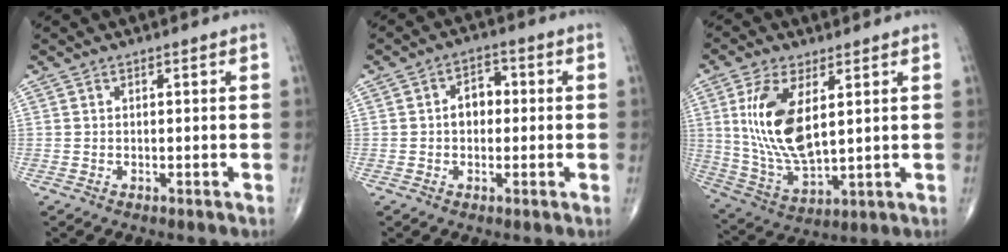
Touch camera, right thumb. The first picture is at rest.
{"total": 4.9, "force": [0.0, 3.6, 3.3], "torque": [-0.035, 0.018, -0.008]}
{"total": 15.0, "force": [3.8, 6.9, 12.8], "torque": [-0.259, -0.022, 0.085]}